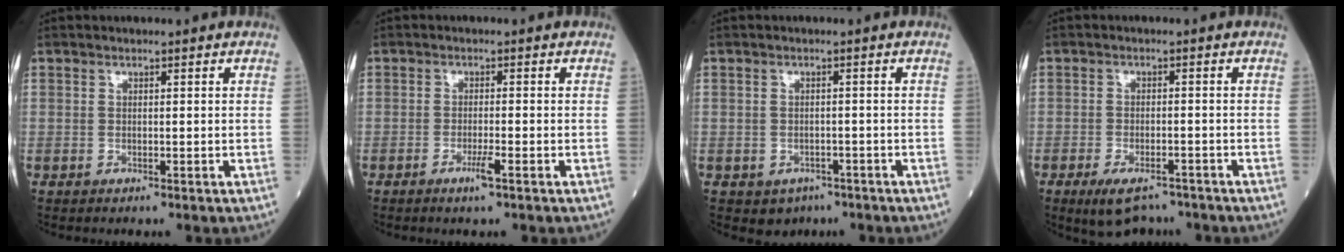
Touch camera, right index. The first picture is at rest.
{"total": 2.2, "force": [-1.2, -0.2, 1.9], "torque": [-0.038, -0.004, -0.022]}
{"total": 2.9, "force": [-1.7, 2.3, 0.7], "torque": [-0.008, 0.007, -0.016]}
{"total": 6.4, "force": [-4.8, 2.5, 3.4], "torque": [-0.061, -0.005, -0.074]}